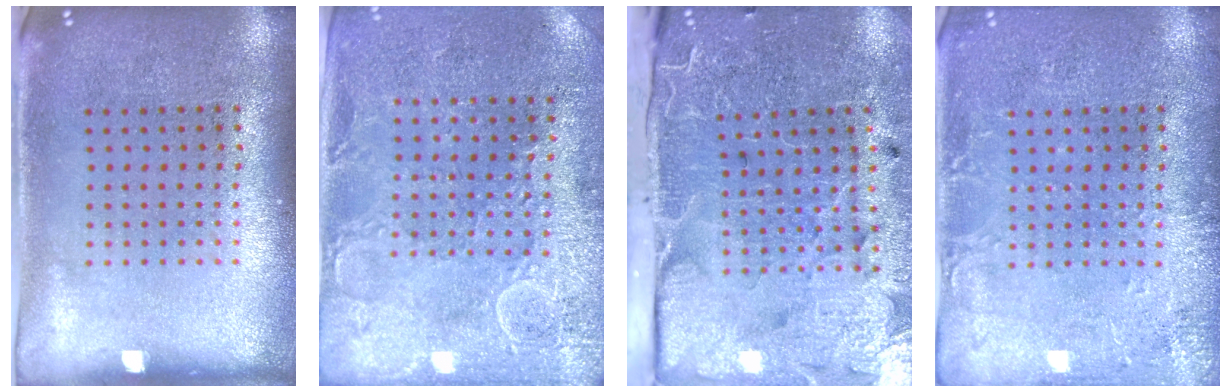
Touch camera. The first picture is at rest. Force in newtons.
{"total": 2.7, "press": 2.6, "slide": 0.7}
{"total": 3.9, "press": 3.6, "slide": 1.5}
{"total": 2.5, "press": 2.5, "slide": 0.3}